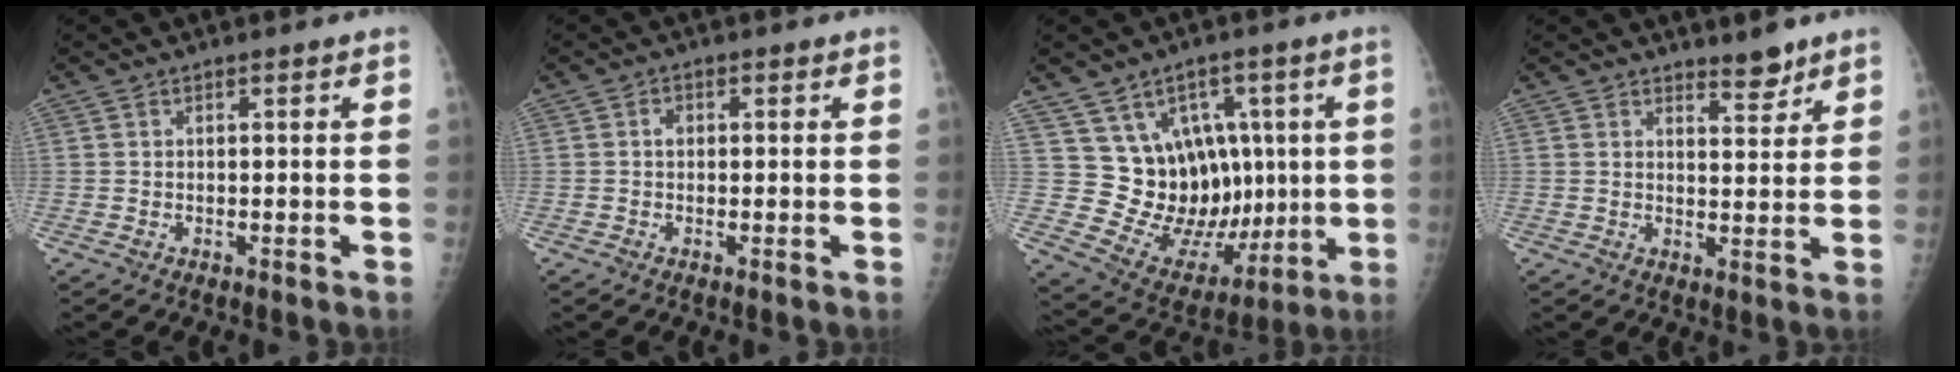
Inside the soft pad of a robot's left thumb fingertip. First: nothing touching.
{"total": 1.4, "force": [0.1, 1.1, 0.9], "torque": [-0.008, 0.003, 0.000]}
{"total": 17.2, "force": [2.5, 12.8, 11.2], "torque": [-0.108, -0.011, 0.076]}
{"total": 3.9, "force": [3.2, 1.2, 1.7], "torque": [-0.010, -0.028, 0.048]}